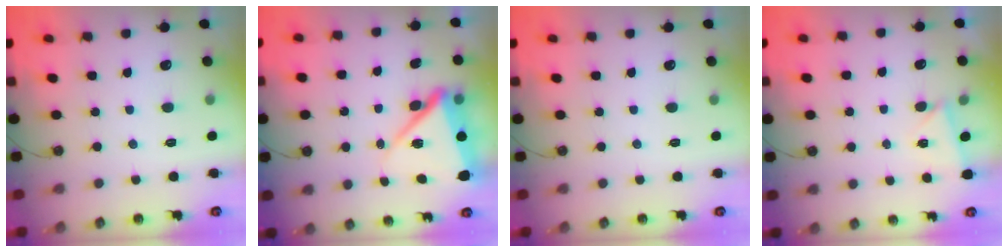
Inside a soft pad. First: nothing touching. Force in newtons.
{"total": 11.1, "press": 11.0, "slide": 1.5}
{"total": 0.0}
{"total": 1.8, "press": 1.4, "slide": 1.2}